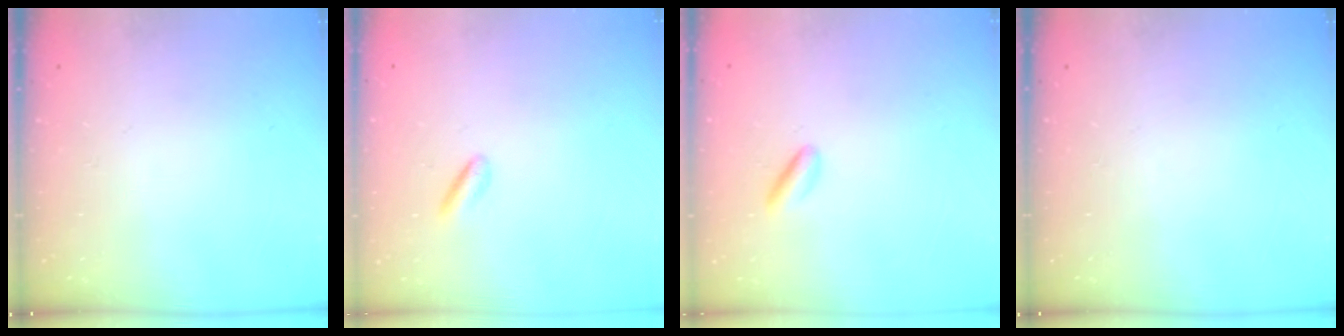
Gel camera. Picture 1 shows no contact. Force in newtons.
{"total": 1.0, "press": 0.8, "slide": 0.6}
{"total": 2.2, "press": 2.2, "slide": 0.5}
{"total": 0.0}